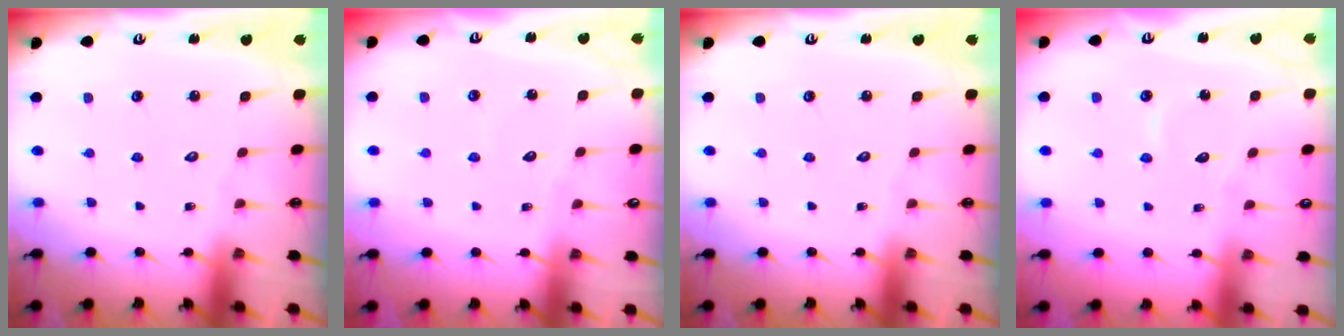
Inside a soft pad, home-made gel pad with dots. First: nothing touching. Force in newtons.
{"total": 2.3, "press": 2.3, "slide": 0.2}
{"total": 0.0}
{"total": 4.3, "press": 4.3, "slide": 0.4}